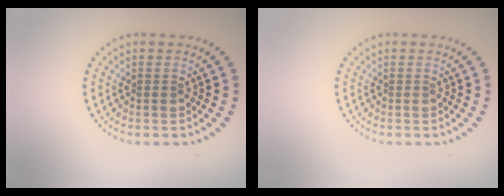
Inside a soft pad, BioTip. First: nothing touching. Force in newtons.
{"total": 0.0}